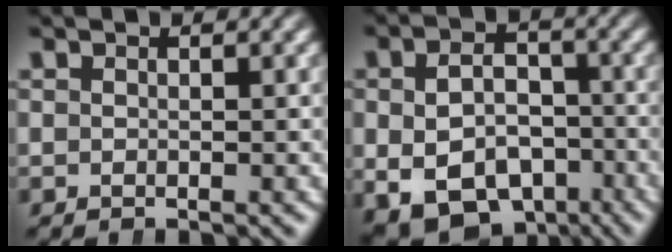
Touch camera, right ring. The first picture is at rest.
{"total": 11.0, "force": [-4.7, 8.3, 5.5], "torque": [-0.087, -0.048, -0.065]}